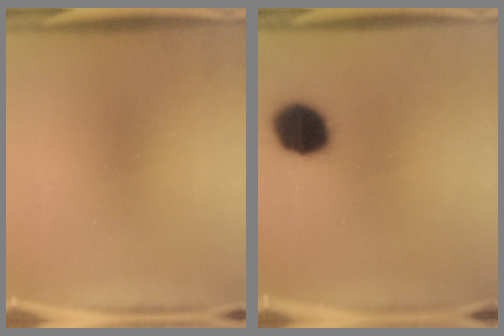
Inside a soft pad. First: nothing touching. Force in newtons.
{"total": 13.8}